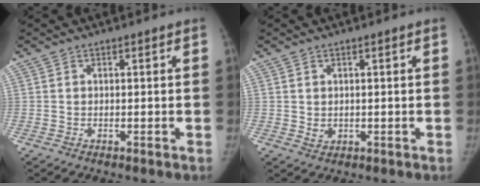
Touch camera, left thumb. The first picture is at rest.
{"total": 1.7, "force": [0.2, 1.3, 1.1], "torque": [-0.012, -0.003, 0.010]}